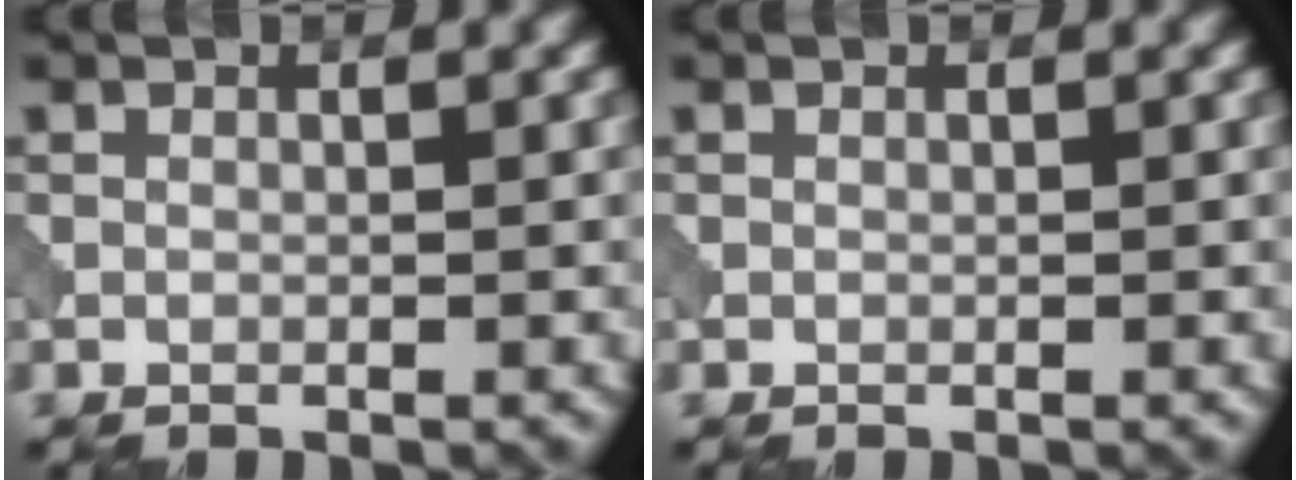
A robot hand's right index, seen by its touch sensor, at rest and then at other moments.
{"total": 0.0}